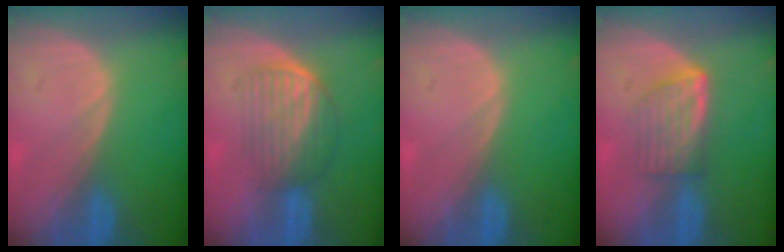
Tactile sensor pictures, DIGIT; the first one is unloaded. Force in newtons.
{"total": 7.0, "press": 5.9, "slide": 3.8}
{"total": 0.0}
{"total": 5.8, "press": 5.3, "slide": 2.4}